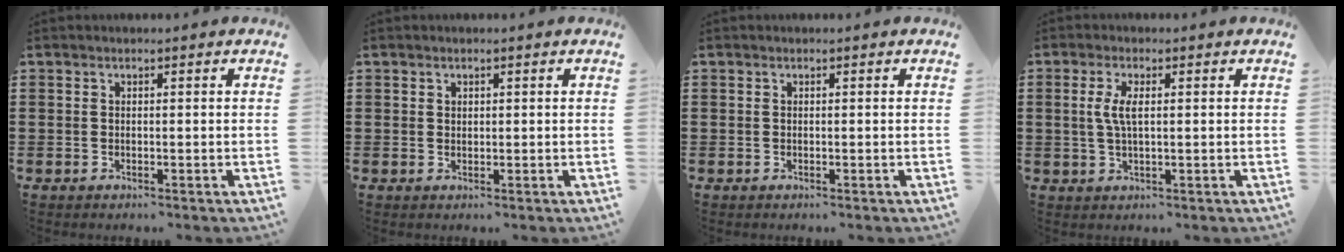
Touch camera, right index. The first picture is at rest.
{"total": 0.7, "force": [0.5, 0.5, 0.2], "torque": [-0.005, 0.001, 0.009]}
{"total": 0.0}
{"total": 3.5, "force": [0.5, 1.0, 3.3], "torque": [-0.073, 0.003, 0.004]}